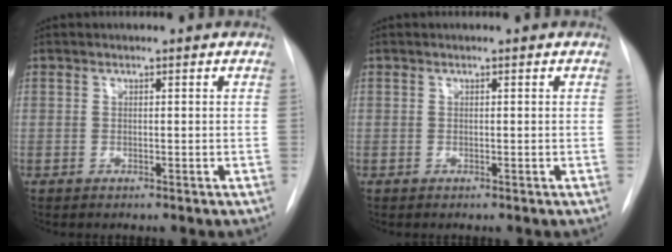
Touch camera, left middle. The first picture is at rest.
{"total": 0.0}